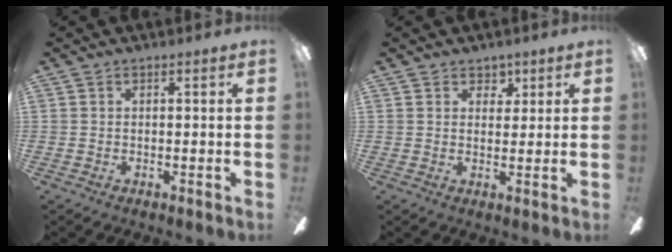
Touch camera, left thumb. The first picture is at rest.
{"total": 3.6, "force": [2.4, 2.7, 0.7], "torque": [0.001, -0.009, 0.038]}